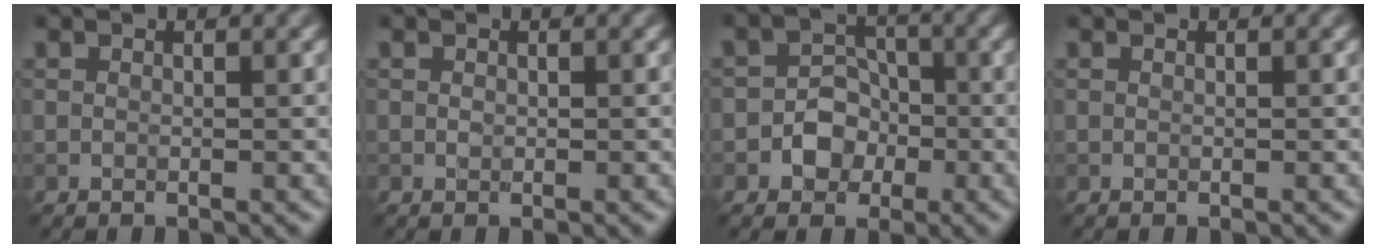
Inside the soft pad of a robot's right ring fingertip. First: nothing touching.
{"total": 0.0}
{"total": 3.0, "force": [-1.0, 2.5, 1.2], "torque": [0.002, 0.008, -0.023]}
{"total": 0.0}